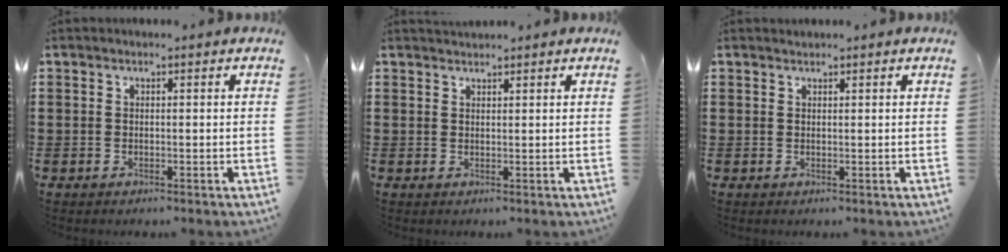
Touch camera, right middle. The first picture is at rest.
{"total": 1.3, "force": [1.3, 0.1, 0.0], "torque": [-0.002, 0.000, 0.024]}
{"total": 0.6, "force": [0.6, 0.0, -0.2], "torque": [0.002, -0.001, 0.011]}